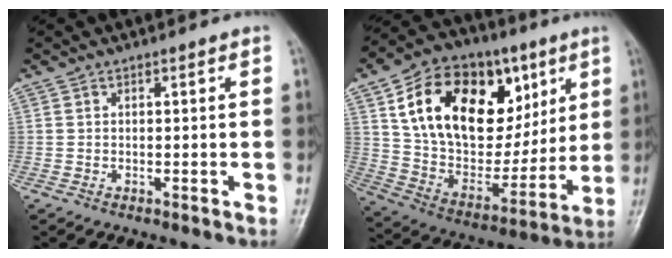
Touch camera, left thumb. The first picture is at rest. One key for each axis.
{"total": 27.4, "fx": 9.7, "fy": 17.6, "fz": 18.6, "tx": -0.278, "ty": 0.000, "tz": 0.168}